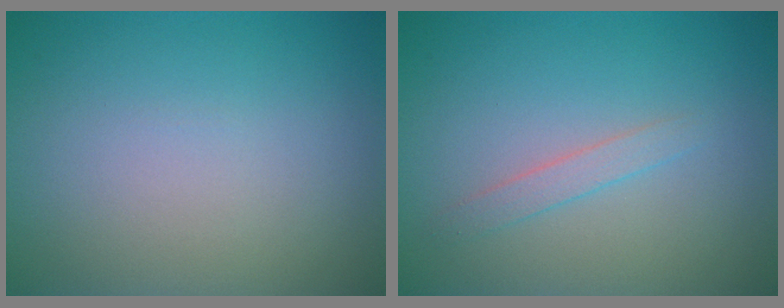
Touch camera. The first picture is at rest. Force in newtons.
{"total": 1.2, "press": 1.2, "slide": 0.1}